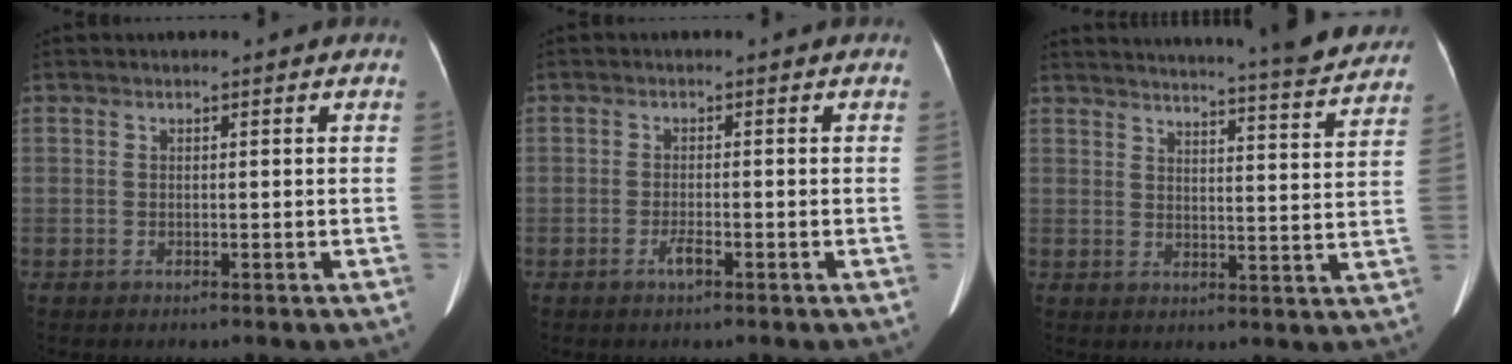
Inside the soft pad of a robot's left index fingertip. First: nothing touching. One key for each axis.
{"total": 1.5, "fx": -1.2, "fy": 0.1, "fz": 1.0, "tx": -0.024, "ty": -0.006, "tz": -0.023}
{"total": 21.7, "fx": 20.4, "fy": 1.0, "fz": 7.3, "tx": -0.106, "ty": -0.053, "tz": 0.241}